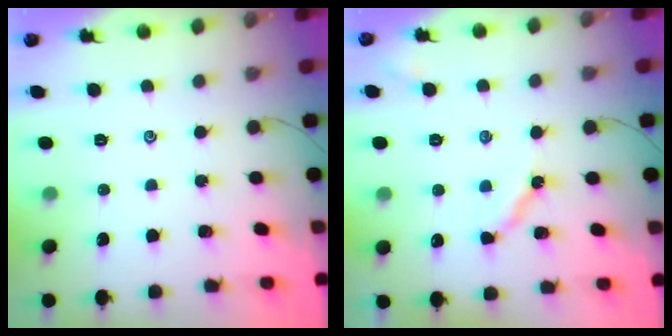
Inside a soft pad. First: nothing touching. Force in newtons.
{"total": 6.0, "press": 5.9, "slide": 0.7}